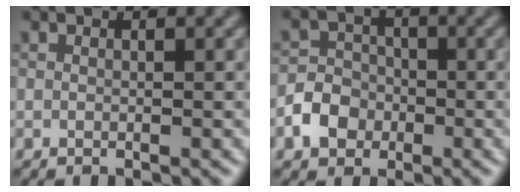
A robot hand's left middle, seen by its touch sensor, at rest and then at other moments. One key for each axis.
{"total": 3.5, "fx": -1.4, "fy": 2.9, "fz": 1.3, "tx": -0.015, "ty": 0.003, "tz": -0.032}